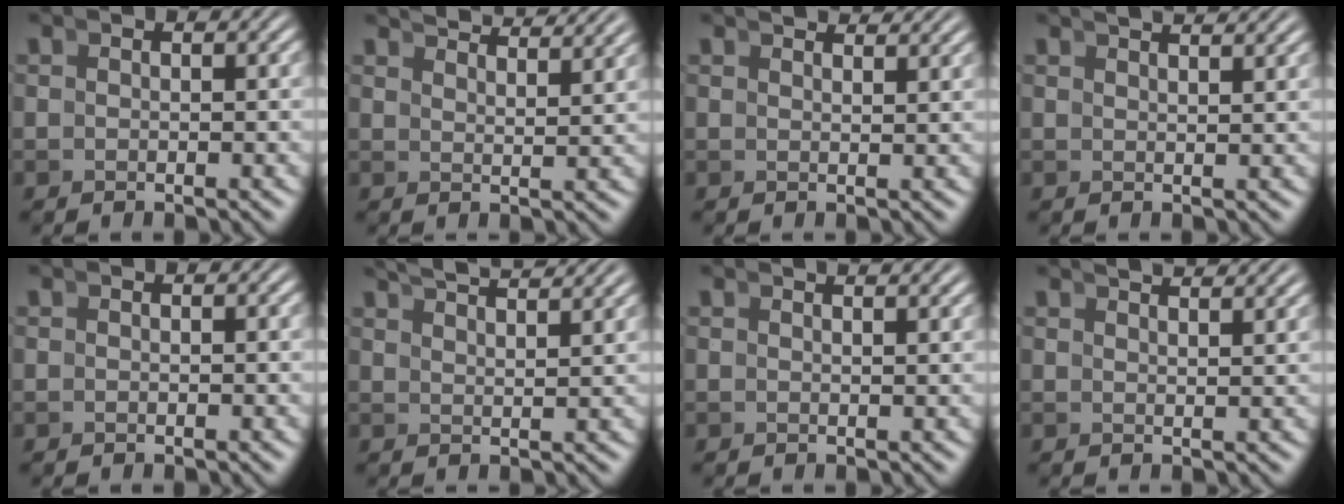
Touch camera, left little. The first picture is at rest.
{"total": 4.6, "force": [4.4, 0.1, 1.4], "torque": [-0.014, 0.010, 0.069]}
{"total": 2.4, "force": [2.4, -0.2, 0.4], "torque": [0.005, 0.007, 0.035]}
{"total": 2.6, "force": [2.5, -0.2, 0.8], "torque": [-0.001, 0.009, 0.037]}
{"total": 0.0}
{"total": 5.0, "force": [4.6, 0.4, 1.8], "torque": [-0.027, 0.010, 0.075]}
{"total": 1.5, "force": [1.4, -0.2, 0.5], "torque": [0.005, 0.007, 0.020]}
{"total": 2.8, "force": [2.6, -0.2, 0.8], "torque": [-0.002, 0.009, 0.040]}